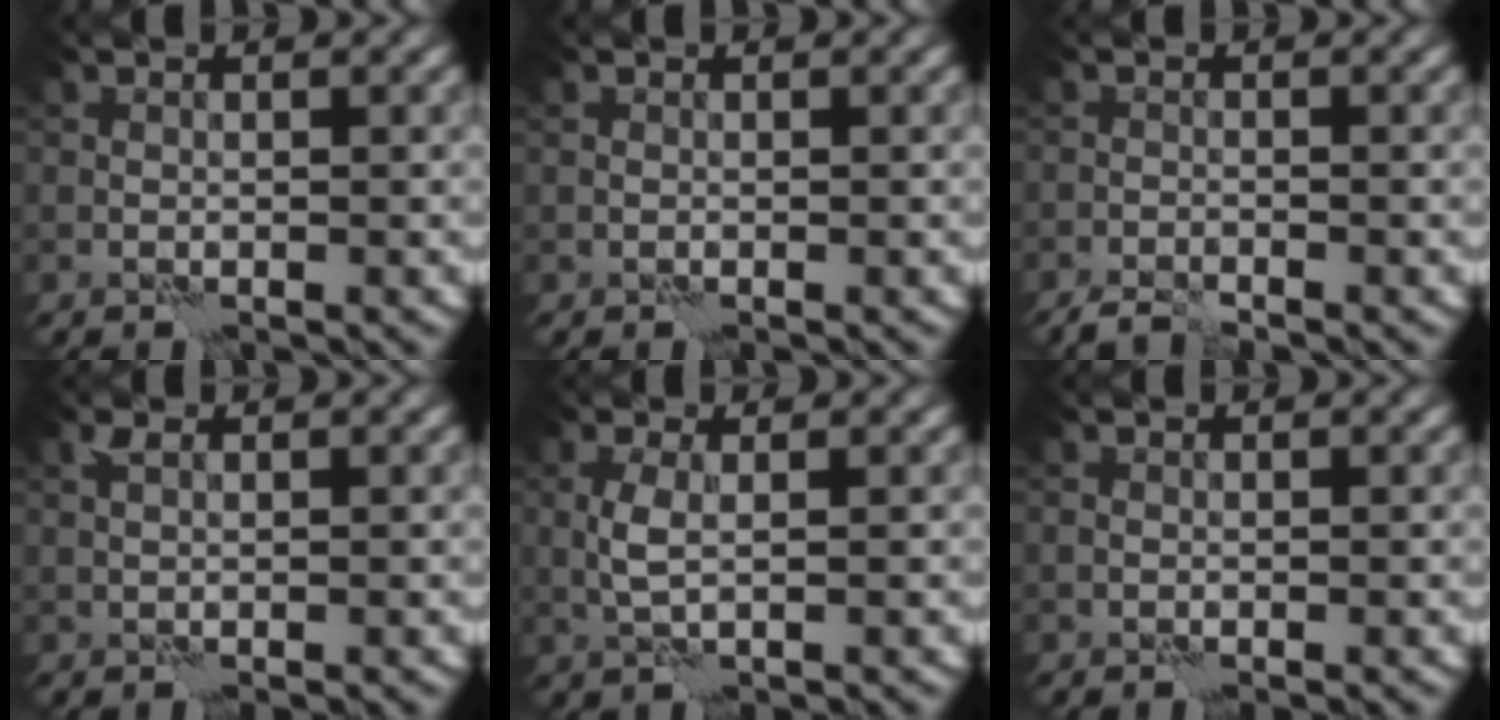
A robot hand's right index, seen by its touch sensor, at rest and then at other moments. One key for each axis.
{"total": 0.0}
{"total": 2.2, "fx": -2.1, "fy": 0.0, "fz": 0.7, "tx": -0.020, "ty": -0.006, "tz": -0.043}
{"total": 0.6, "fx": 0.5, "fy": 0.1, "fz": 0.3, "tx": -0.009, "ty": -0.001, "tz": 0.008}
{"total": 1.6, "fx": 0.3, "fy": 0.3, "fz": 1.5, "tx": -0.039, "ty": 0.001, "tz": 0.005}
{"total": 0.0}